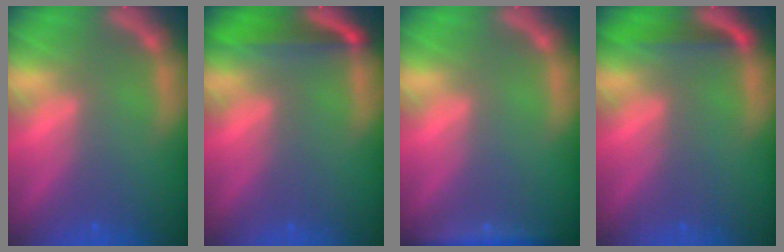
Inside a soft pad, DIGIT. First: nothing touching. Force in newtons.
{"total": 4.0}
{"total": 3.0}
{"total": 2.5}